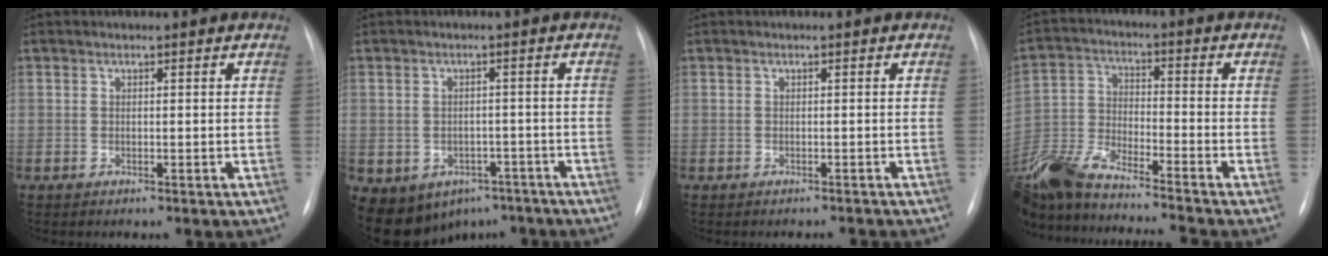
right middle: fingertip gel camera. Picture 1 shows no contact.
{"total": 12.5, "force": [-7.5, 9.0, 4.3], "torque": [-0.098, 0.008, -0.088]}
{"total": 1.5, "force": [-1.5, 0.1, 0.0], "torque": [0.003, -0.005, -0.015]}
{"total": 18.4, "force": [-16.2, 0.6, 8.7], "torque": [-0.207, -0.015, -0.300]}